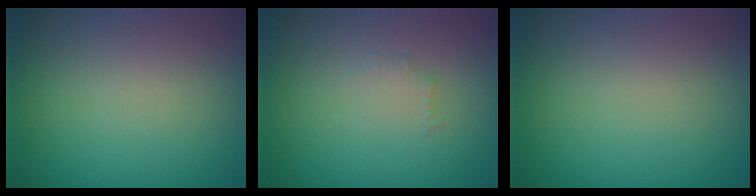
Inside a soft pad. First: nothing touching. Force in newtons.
{"total": 0.6, "press": 0.4, "slide": 0.3}
{"total": 0.0}